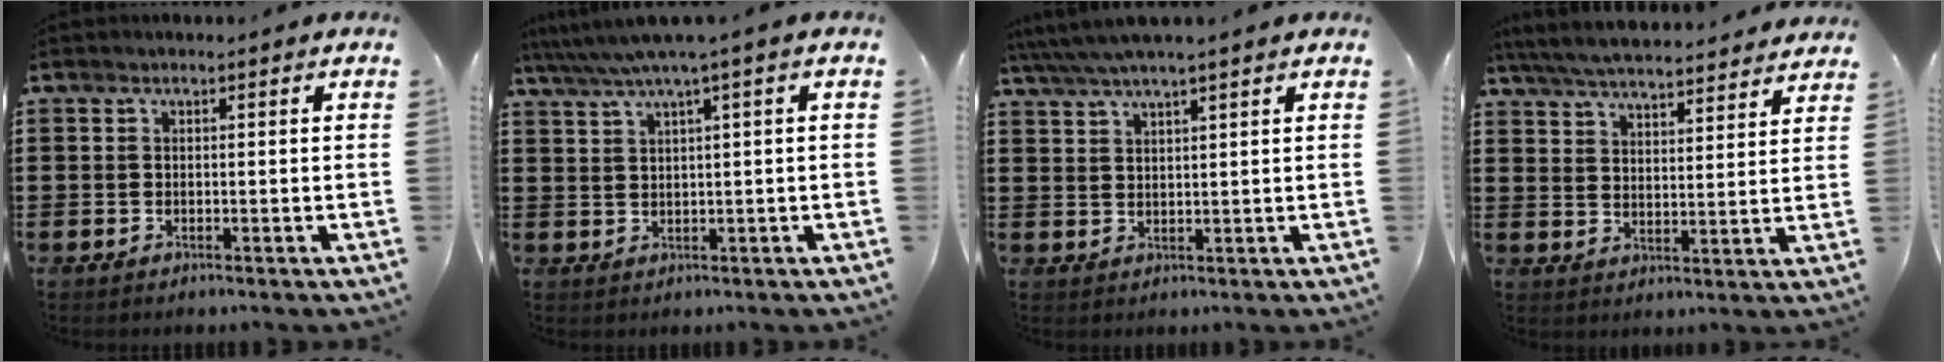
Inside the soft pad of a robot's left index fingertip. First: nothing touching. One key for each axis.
{"total": 3.4, "fx": 1.7, "fy": -0.4, "fz": 2.9, "tx": -0.060, "ty": -0.009, "tz": 0.025}
{"total": 3.7, "fx": 3.1, "fy": -0.2, "fz": 2.0, "tx": -0.047, "ty": -0.006, "tz": 0.055}
{"total": 5.8, "fx": 5.7, "fy": -0.1, "fz": 1.3, "tx": -0.050, "ty": -0.032, "tz": 0.099}